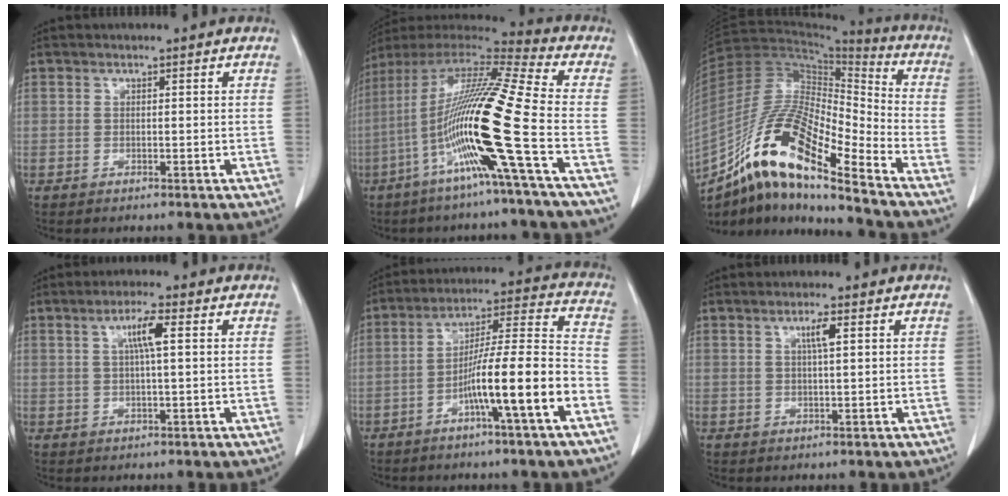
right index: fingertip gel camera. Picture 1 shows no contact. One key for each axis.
{"total": 20.0, "fx": -6.0, "fy": -1.6, "fz": 19.0, "tx": -0.378, "ty": -0.015, "tz": -0.128}
{"total": 20.1, "fx": -13.0, "fy": 2.9, "fz": 15.1, "tx": -0.305, "ty": -0.005, "tz": -0.235}
{"total": 4.2, "fx": 1.3, "fy": 0.3, "fz": 4.0, "tx": -0.075, "ty": 0.005, "tz": 0.023}
{"total": 13.5, "fx": -5.6, "fy": -0.4, "fz": 12.3, "tx": -0.207, "ty": 0.015, "tz": -0.092}
{"total": 2.4, "fx": 1.0, "fy": 0.1, "fz": 2.2, "tx": -0.043, "ty": 0.001, "tz": 0.017}